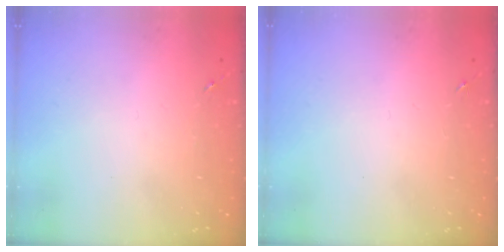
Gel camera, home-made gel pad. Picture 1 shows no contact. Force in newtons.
{"total": 0.0}